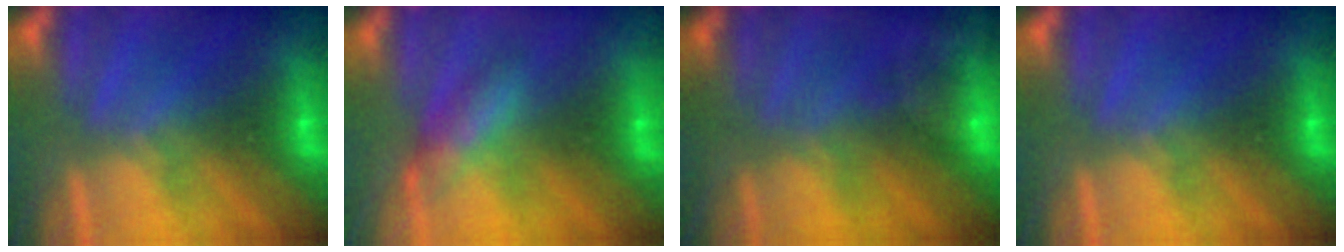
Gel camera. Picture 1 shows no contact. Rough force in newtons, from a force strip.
{"total": 2.8}
{"total": 4.7}
{"total": 0.0}